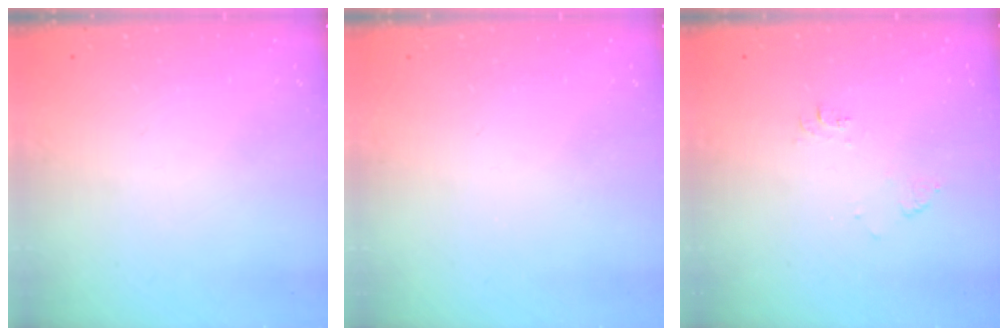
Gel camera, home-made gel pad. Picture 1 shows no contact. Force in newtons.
{"total": 2.2, "press": 2.1, "slide": 0.4}
{"total": 6.2, "press": 6.2, "slide": 0.5}